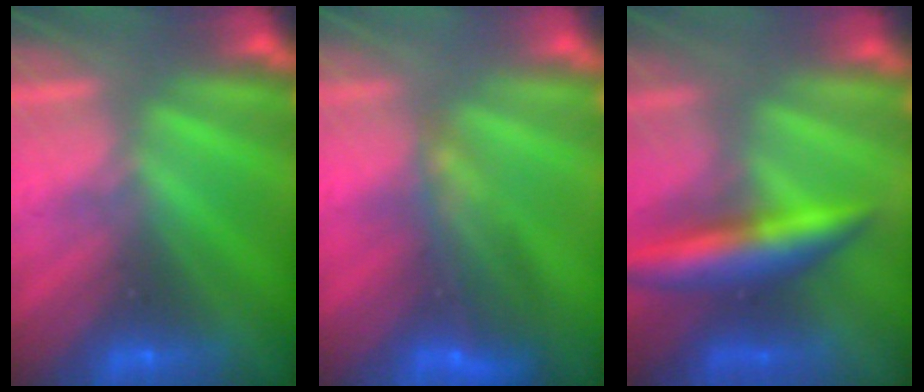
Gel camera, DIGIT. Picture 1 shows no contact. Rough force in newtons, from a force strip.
{"total": 10.4}
{"total": 7.3}